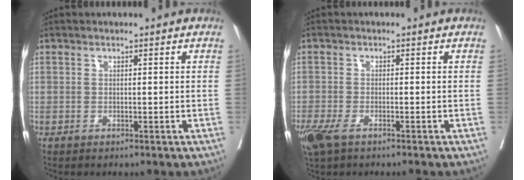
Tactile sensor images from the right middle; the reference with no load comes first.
{"total": 5.3, "force": [-3.5, 1.9, 3.5], "torque": [-0.072, -0.012, -0.063]}